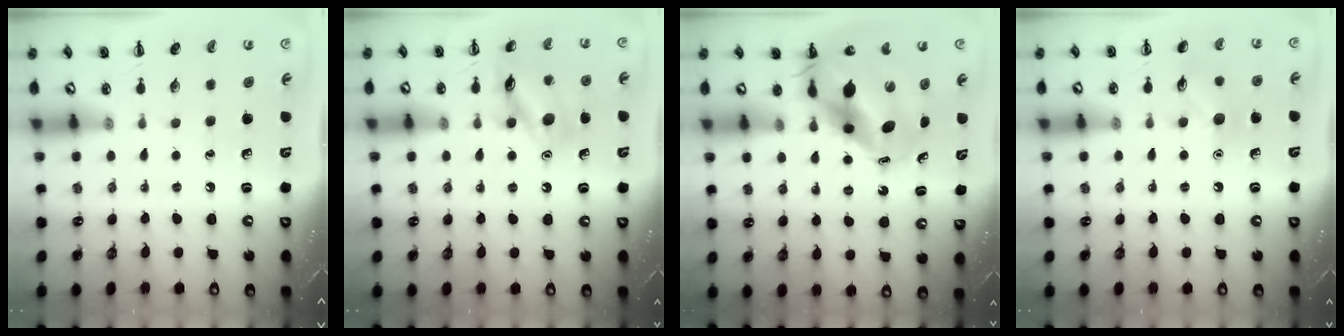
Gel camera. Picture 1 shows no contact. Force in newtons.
{"total": 13.1, "press": 13.1, "slide": 0.9}
{"total": 9.5, "press": 9.1, "slide": 2.4}
{"total": 7.7, "press": 7.7, "slide": 0.9}